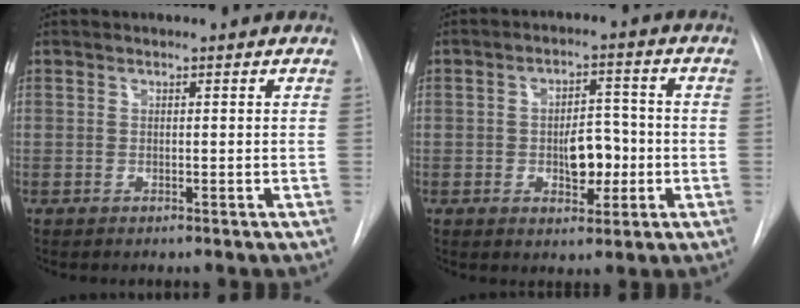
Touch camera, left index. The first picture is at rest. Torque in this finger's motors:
{"motor_torque": [0.03, 0.03, 0.13, 0.04]}